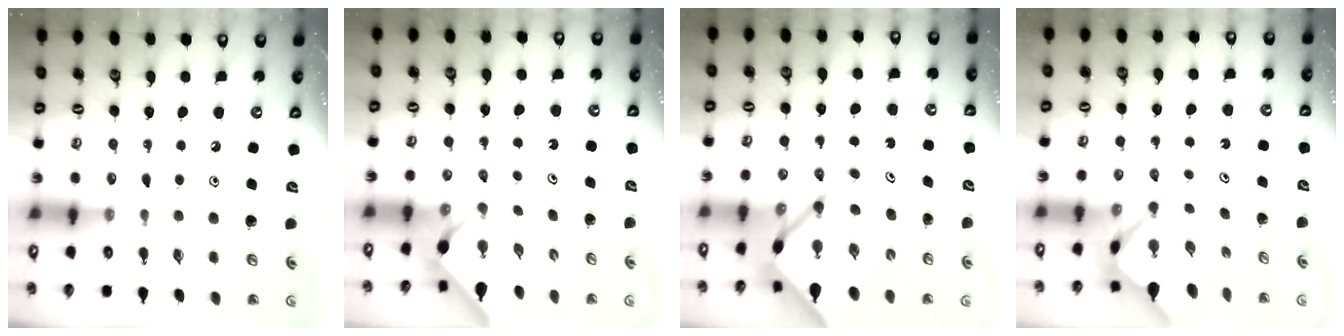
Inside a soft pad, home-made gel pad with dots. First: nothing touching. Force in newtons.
{"total": 3.1, "press": 3.1, "slide": 0.4}
{"total": 11.4, "press": 11.4, "slide": 1.2}
{"total": 3.2, "press": 3.2, "slide": 0.3}